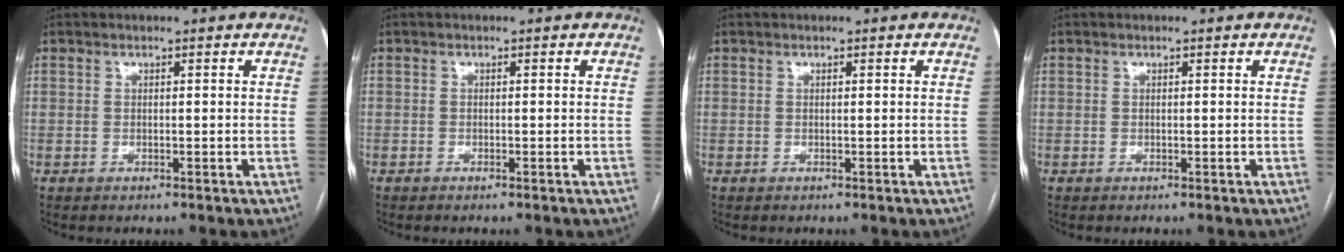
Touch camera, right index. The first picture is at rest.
{"total": 0.5, "force": [-0.4, 0.1, 0.3], "torque": [-0.009, -0.001, -0.005]}
{"total": 0.0}
{"total": 0.0}